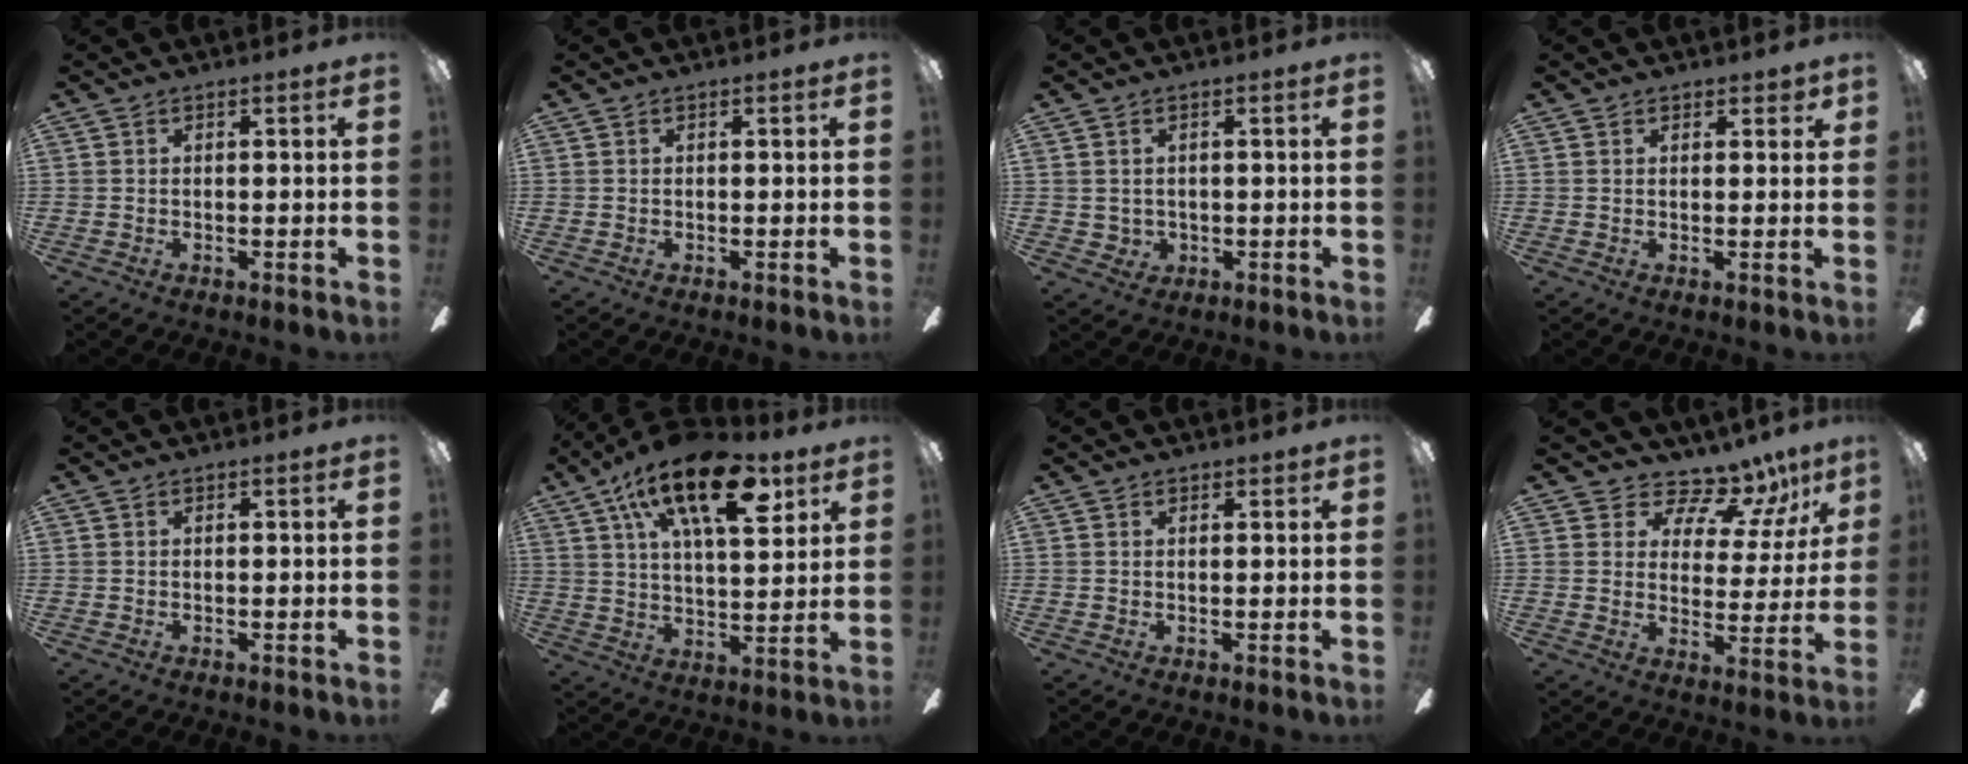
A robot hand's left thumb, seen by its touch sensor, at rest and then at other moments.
{"total": 0.0}
{"total": 3.0, "force": [0.0, 2.9, 0.9], "torque": [-0.030, -0.002, -0.002]}
{"total": 1.3, "force": [0.7, 0.7, 0.9], "torque": [-0.002, -0.002, 0.008]}
{"total": 0.0}
{"total": 21.8, "force": [11.0, 9.4, 16.3], "torque": [-0.251, -0.037, 0.177]}
{"total": 0.0}
{"total": 10.7, "force": [8.5, 4.9, 4.2], "torque": [-0.072, -0.060, 0.156]}